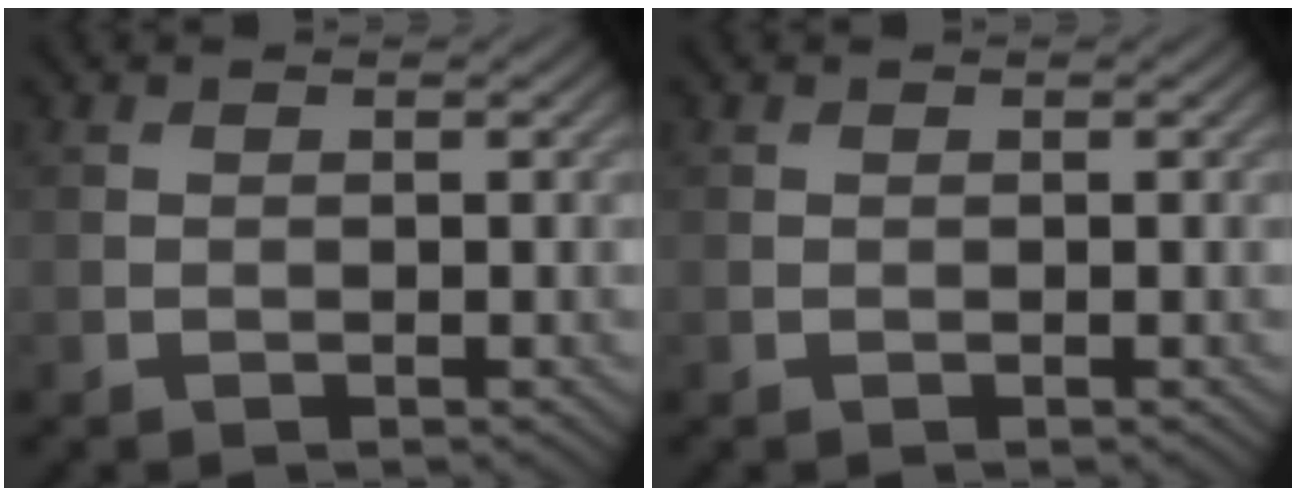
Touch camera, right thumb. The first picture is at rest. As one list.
[{"total": 0.0}]